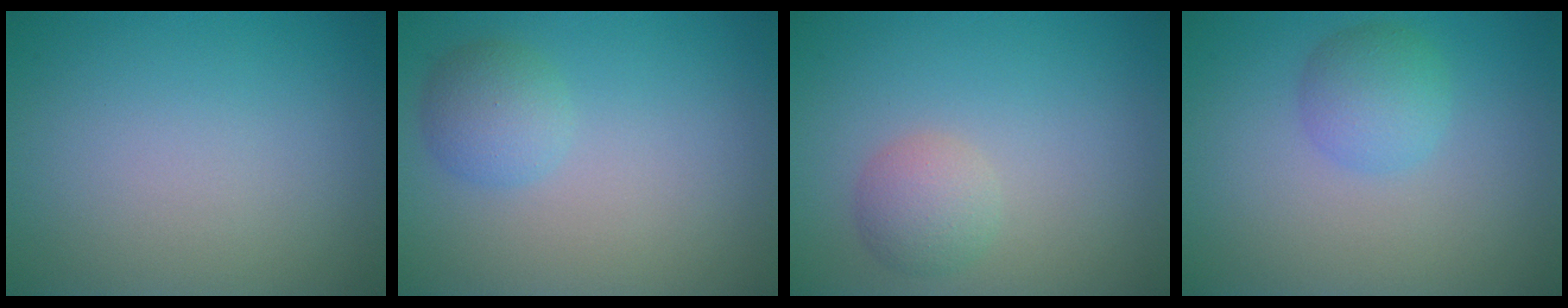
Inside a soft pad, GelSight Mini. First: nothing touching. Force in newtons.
{"total": 2.5, "press": 2.5, "slide": 0.2}
{"total": 2.4, "press": 2.4, "slide": 0.1}
{"total": 2.7, "press": 2.7, "slide": 0.1}